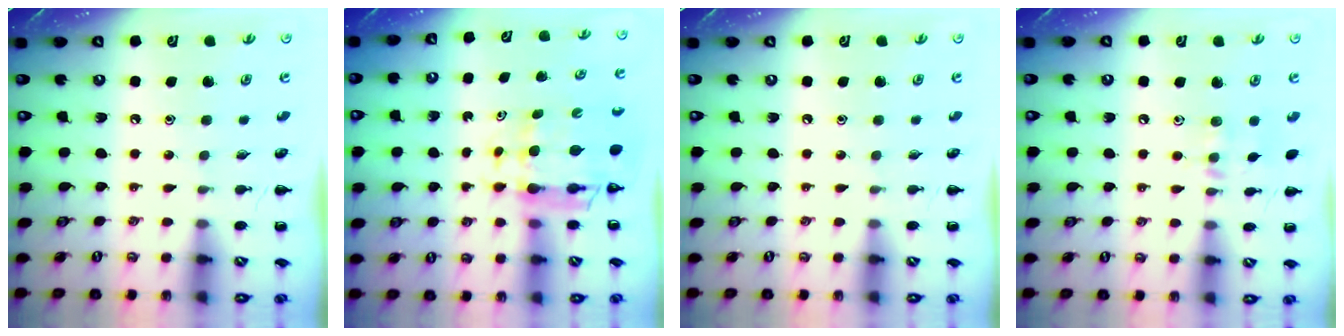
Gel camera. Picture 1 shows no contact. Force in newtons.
{"total": 8.2, "press": 7.7, "slide": 2.9}
{"total": 0.0}
{"total": 7.3, "press": 7.2, "slide": 1.2}